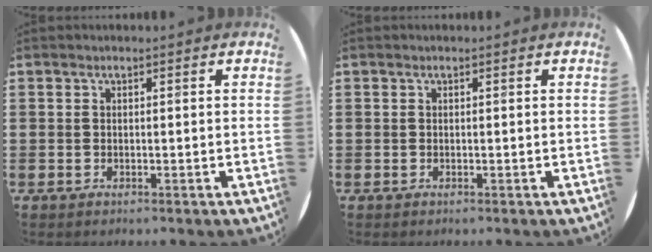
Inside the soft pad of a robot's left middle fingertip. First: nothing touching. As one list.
[{"total": 0.0}]